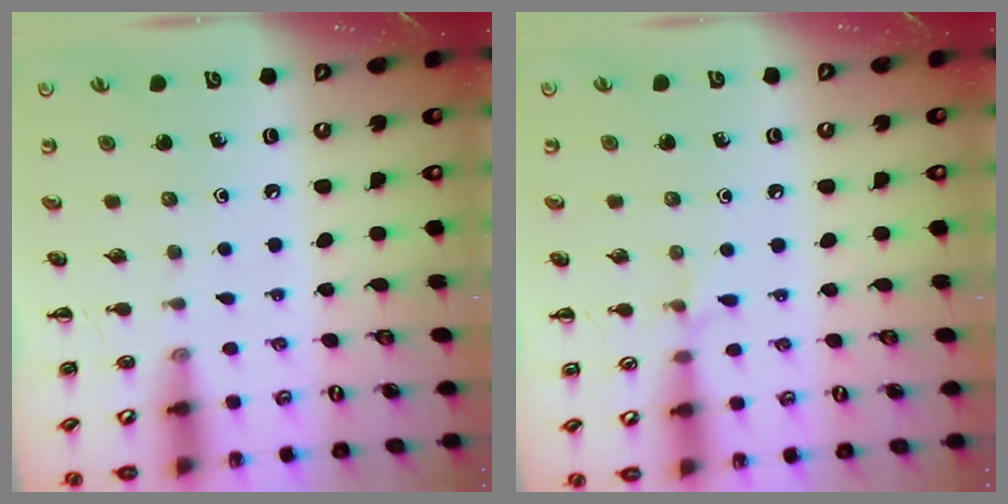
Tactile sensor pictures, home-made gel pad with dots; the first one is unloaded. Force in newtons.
{"total": 4.1, "press": 3.8, "slide": 1.6}